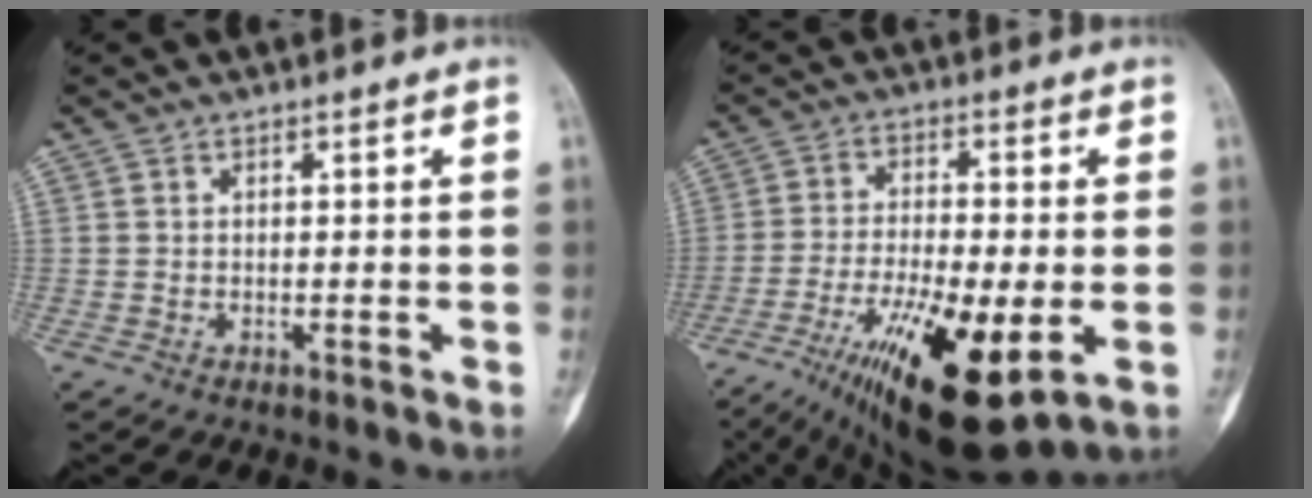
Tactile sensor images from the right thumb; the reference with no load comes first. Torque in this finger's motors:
{"motor_torque": [0.93, 0.89, 1.83, -0.95, 0.38]}